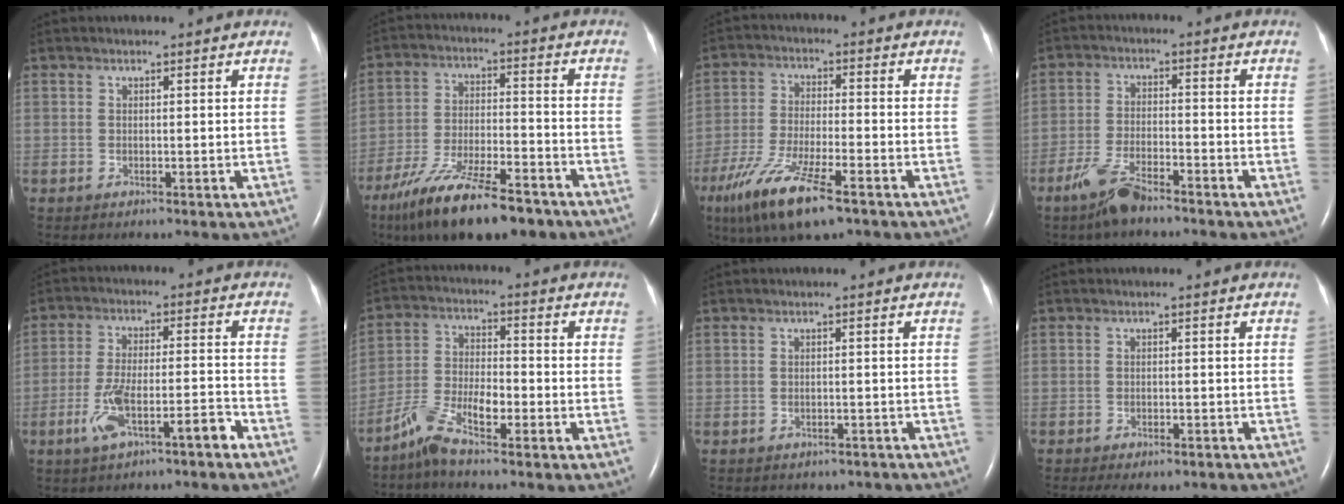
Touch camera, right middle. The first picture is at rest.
{"total": 16.1, "force": [-11.7, 3.7, 10.4], "torque": [-0.180, -0.022, -0.201]}
{"total": 11.9, "force": [-7.2, 2.0, 9.2], "torque": [-0.185, -0.026, -0.127]}
{"total": 6.4, "force": [-5.0, 1.3, 3.9], "torque": [-0.091, -0.011, -0.096]}
{"total": 7.8, "force": [-4.6, 1.3, 6.1], "torque": [-0.124, 0.010, -0.078]}
{"total": 7.1, "force": [-4.9, 1.3, 4.9], "torque": [-0.108, -0.002, -0.100]}
{"total": 5.9, "force": [-5.2, 2.6, 1.0], "torque": [-0.012, 0.007, -0.052]}
{"total": 8.6, "force": [-7.3, 2.7, 3.4], "torque": [-0.049, -0.004, -0.088]}